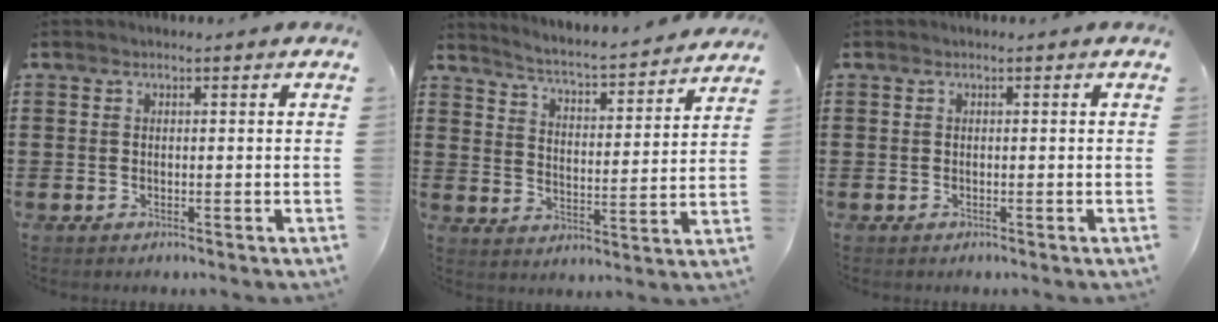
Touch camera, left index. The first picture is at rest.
{"total": 3.8, "force": [3.7, -0.5, 1.0], "torque": [-0.039, -0.038, 0.053]}
{"total": 0.0}